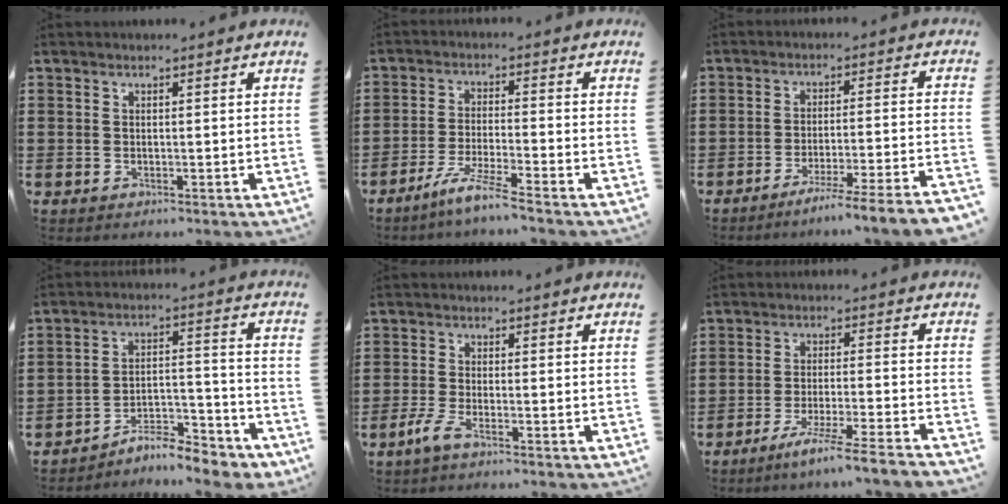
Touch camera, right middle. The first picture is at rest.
{"total": 5.9, "force": [-5.0, -0.5, 2.9], "torque": [-0.067, -0.018, -0.098]}
{"total": 5.9, "force": [-5.2, -1.3, 2.5], "torque": [-0.036, -0.021, -0.100]}
{"total": 7.1, "force": [-6.9, 0.9, 1.4], "torque": [-0.015, 0.013, -0.135]}
{"total": 3.3, "force": [-2.2, 0.5, 2.3], "torque": [-0.059, -0.008, -0.046]}
{"total": 6.7, "force": [-5.8, -1.0, 3.1], "torque": [-0.050, -0.018, -0.109]}